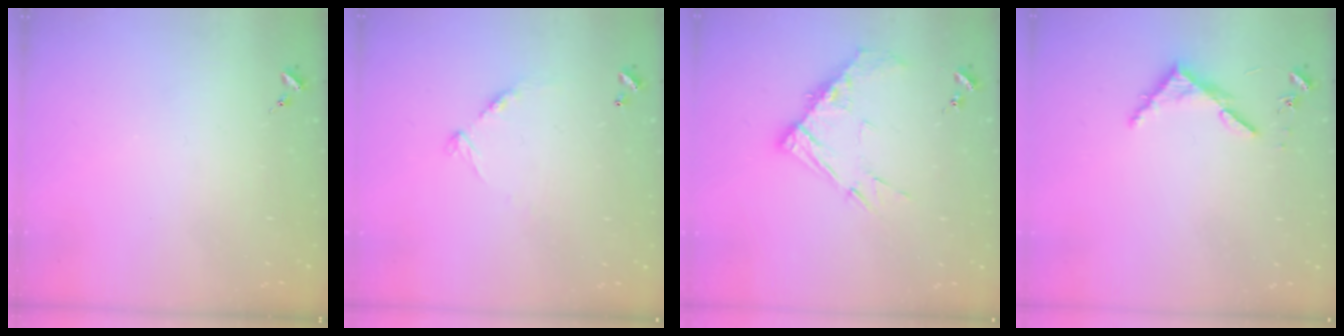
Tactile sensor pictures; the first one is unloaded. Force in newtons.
{"total": 8.8, "press": 8.8, "slide": 0.7}
{"total": 11.1, "press": 11.0, "slide": 1.1}
{"total": 4.0, "press": 4.0, "slide": 0.3}